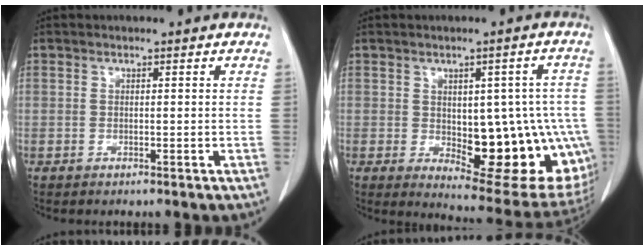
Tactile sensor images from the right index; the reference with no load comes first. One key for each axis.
{"total": 18.7, "fx": -3.3, "fy": 7.7, "fz": 16.7, "tx": -0.140, "ty": 0.015, "tz": -0.013}